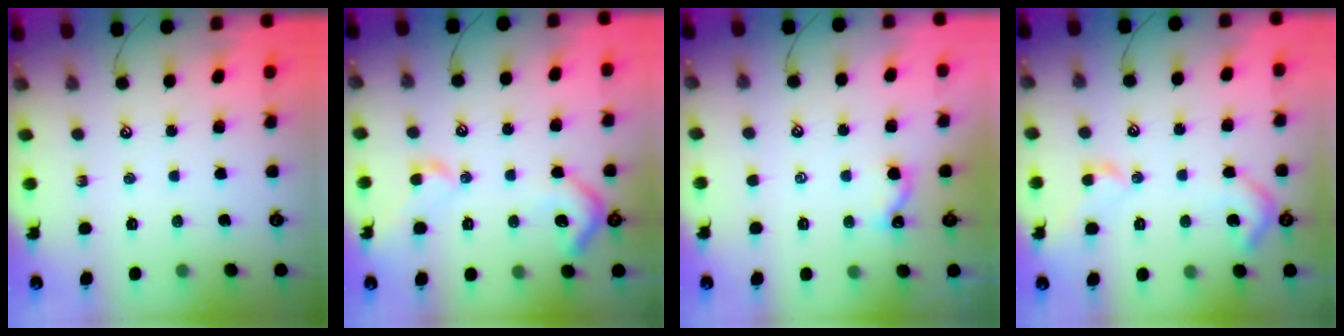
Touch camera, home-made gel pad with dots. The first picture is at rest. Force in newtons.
{"total": 6.9, "press": 6.8, "slide": 1.3}
{"total": 1.7, "press": 1.7, "slide": 0.3}
{"total": 5.2, "press": 5.0, "slide": 1.1}